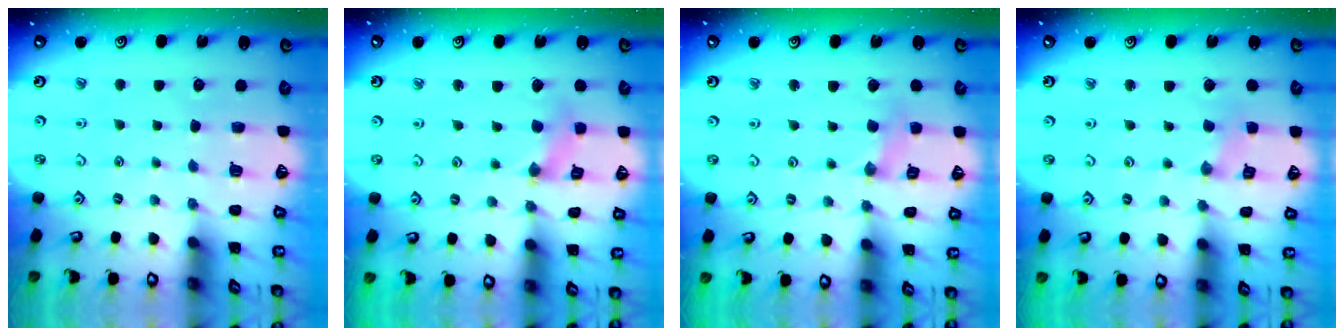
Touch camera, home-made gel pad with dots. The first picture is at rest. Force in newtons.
{"total": 1.4, "press": 1.4, "slide": 0.2}
{"total": 2.1, "press": 2.1, "slide": 0.4}
{"total": 0.0}